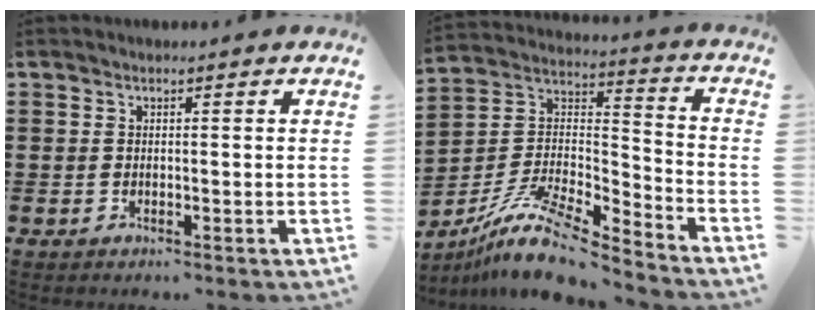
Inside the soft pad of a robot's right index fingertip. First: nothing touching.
{"total": 12.6, "force": [-9.9, 2.6, 7.4], "torque": [-0.152, 0.022, -0.193]}